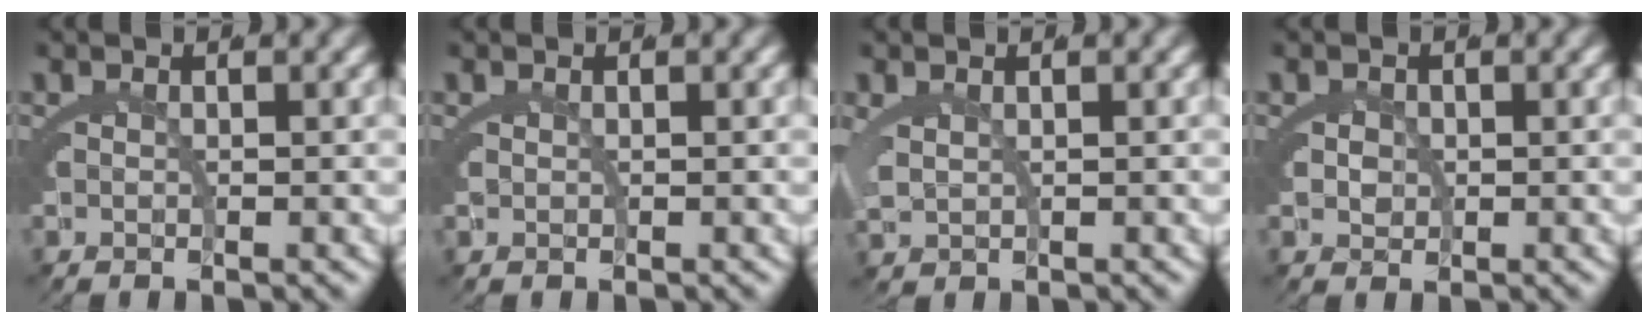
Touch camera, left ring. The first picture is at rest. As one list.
[{"total": 0.6, "force": [0.3, 0.4, 0.3], "torque": [-0.013, 0.000, 0.007]}, {"total": 2.0, "force": [1.0, 1.2, 1.2], "torque": [-0.044, -0.009, 0.030]}, {"total": 1.6, "force": [0.0, 1.3, 0.9], "torque": [-0.024, -0.014, 0.006]}]